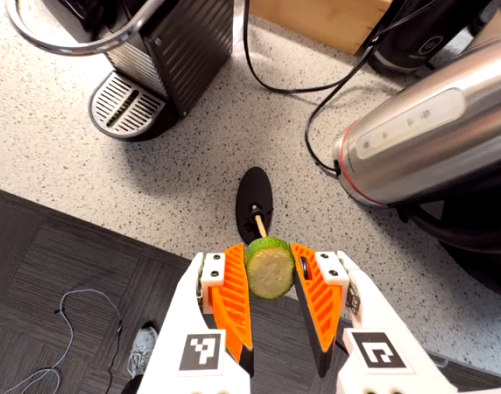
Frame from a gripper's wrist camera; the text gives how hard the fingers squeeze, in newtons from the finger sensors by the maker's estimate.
{"total": 9.1, "left": 8.6, "right": 9.5}